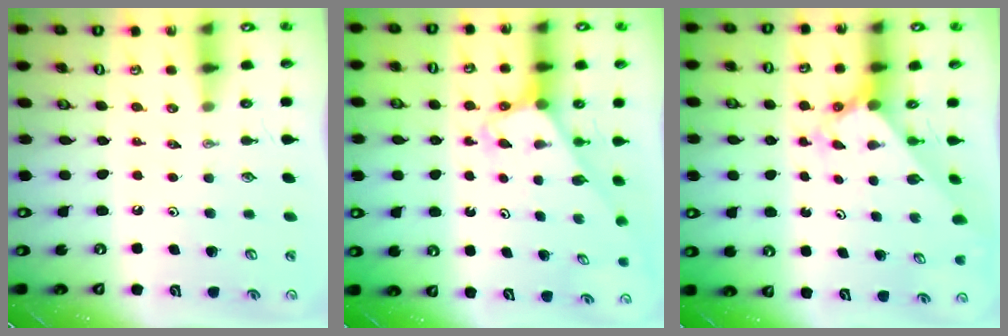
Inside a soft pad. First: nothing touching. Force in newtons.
{"total": 3.1, "press": 3.1, "slide": 0.2}
{"total": 2.2, "press": 2.2, "slide": 0.2}